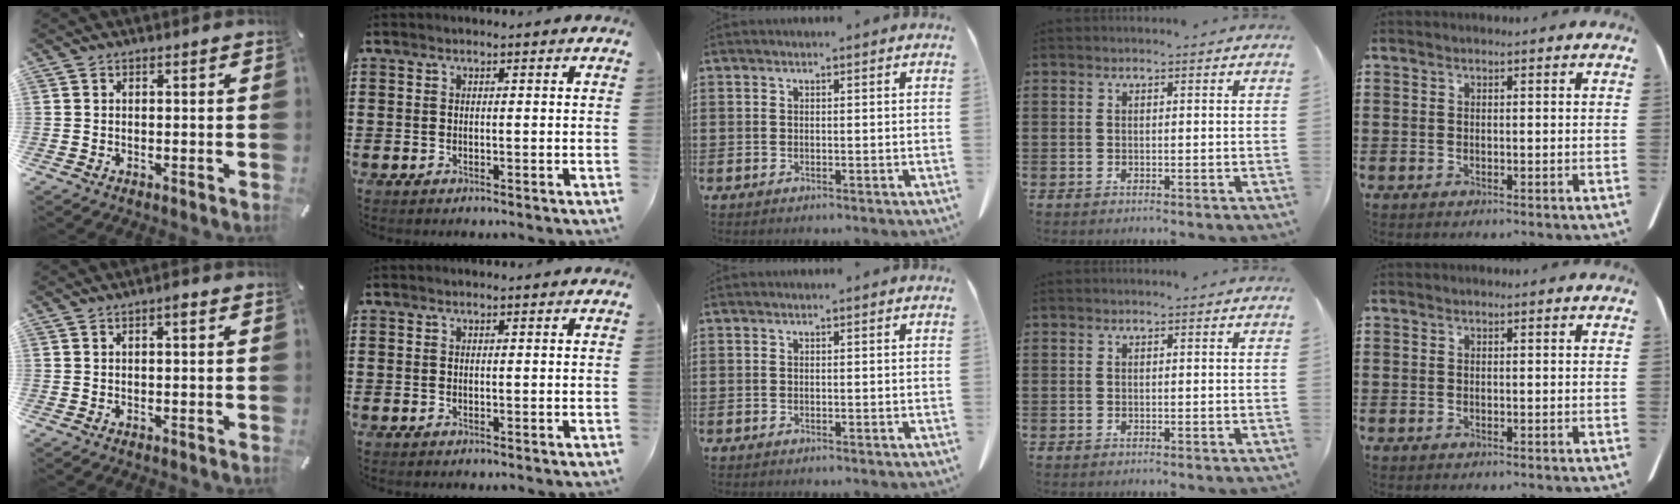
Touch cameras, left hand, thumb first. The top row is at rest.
{"thumb": {"total": 1.8, "force": [0.6, 0.6, 1.6], "torque": [-0.033, 0.006, 0.008]}}